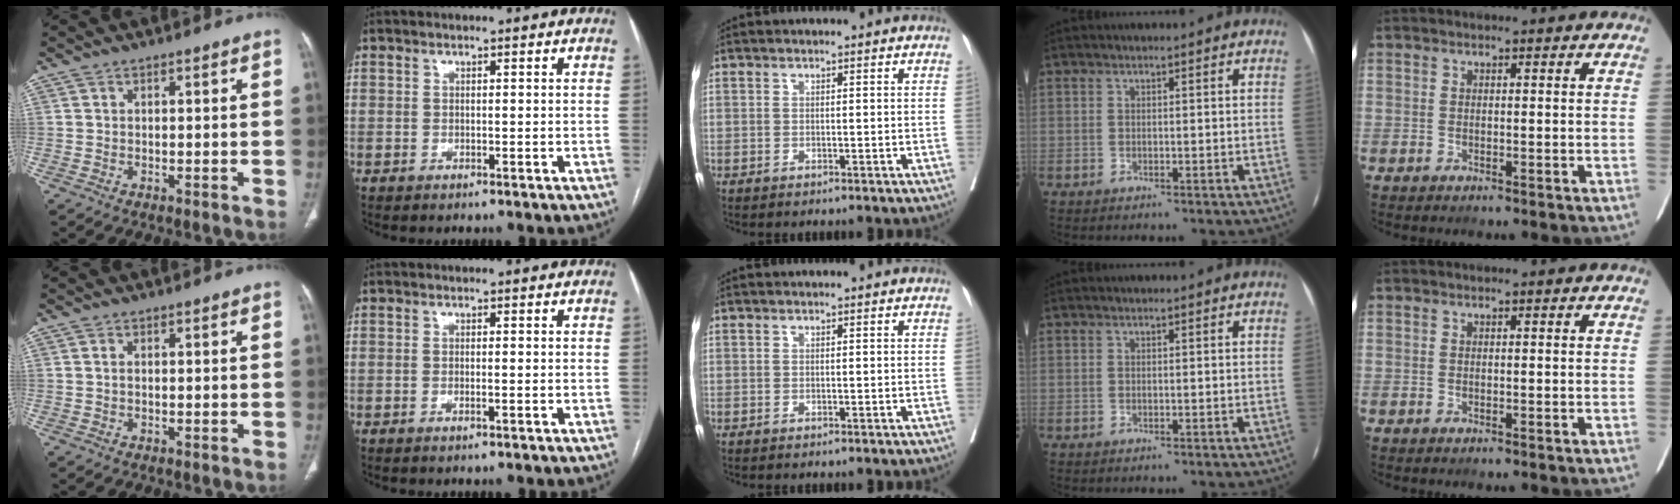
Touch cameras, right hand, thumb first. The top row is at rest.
{"thumb": {"total": 0.7, "force": [0.1, 0.4, 0.5], "torque": [-0.016, 0.005, 0.004]}, "index": {"total": 0.7, "force": [-0.3, -0.1, 0.6], "torque": [-0.014, 0.000, -0.005]}}